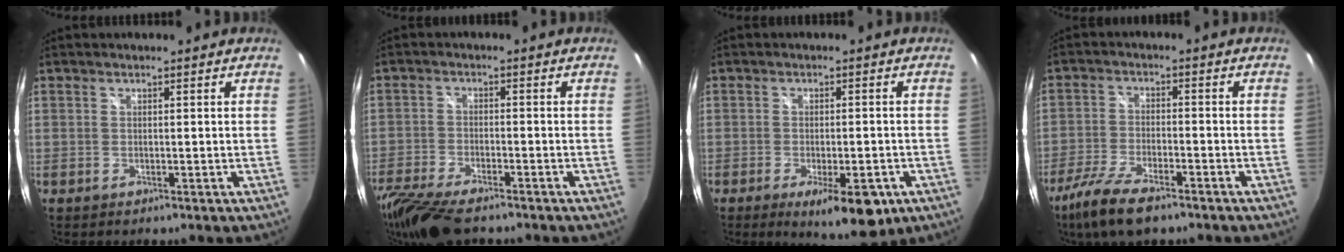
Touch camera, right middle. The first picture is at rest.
{"total": 14.0, "force": [-11.0, 4.0, 7.7], "torque": [-0.182, -0.045, -0.197]}
{"total": 9.9, "force": [-5.1, 3.4, 7.8], "torque": [-0.122, -0.018, -0.066]}
{"total": 10.5, "force": [-7.5, 3.1, 6.8], "torque": [-0.162, -0.028, -0.144]}